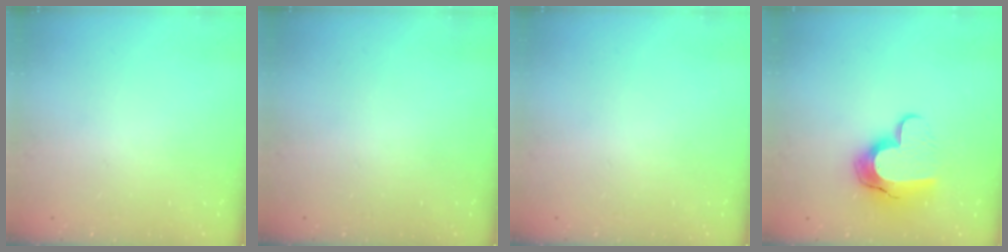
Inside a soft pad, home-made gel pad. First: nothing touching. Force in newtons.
{"total": 0.0}
{"total": 0.0}
{"total": 12.7, "press": 12.7, "slide": 0.9}